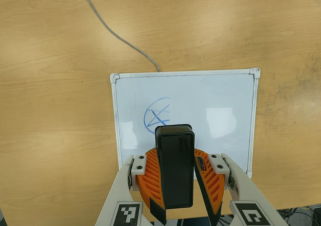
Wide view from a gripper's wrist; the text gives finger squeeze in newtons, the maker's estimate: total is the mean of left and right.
{"total": 7.3, "left": 8.2, "right": 6.4}